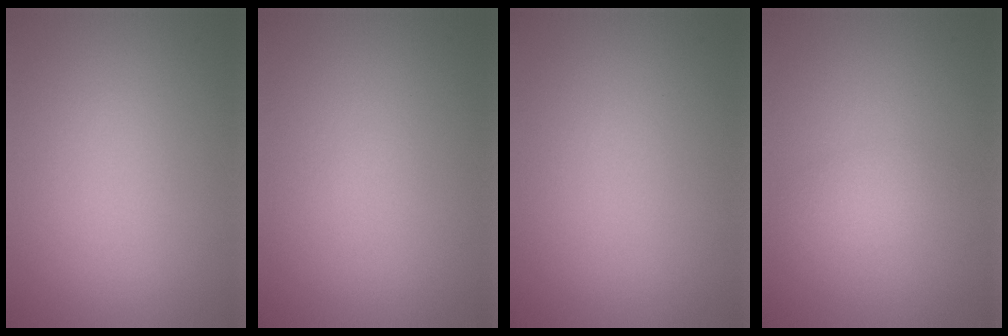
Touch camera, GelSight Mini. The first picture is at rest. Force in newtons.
{"total": 0.0}
{"total": 0.0}
{"total": 1.9, "press": 1.9, "slide": 0.1}